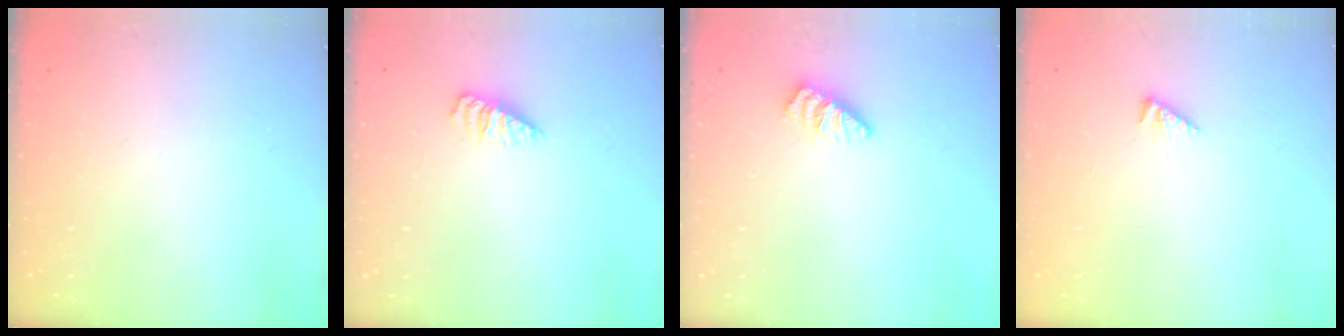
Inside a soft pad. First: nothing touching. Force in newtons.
{"total": 1.8, "press": 1.7, "slide": 0.4}
{"total": 0.0}
{"total": 1.4, "press": 1.4, "slide": 0.5}